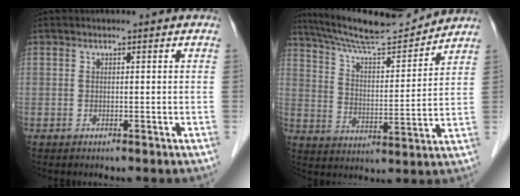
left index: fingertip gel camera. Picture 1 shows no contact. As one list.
[{"total": 14.4, "force": [13.7, 0.4, 4.4], "torque": [-0.085, 0.003, 0.228]}]